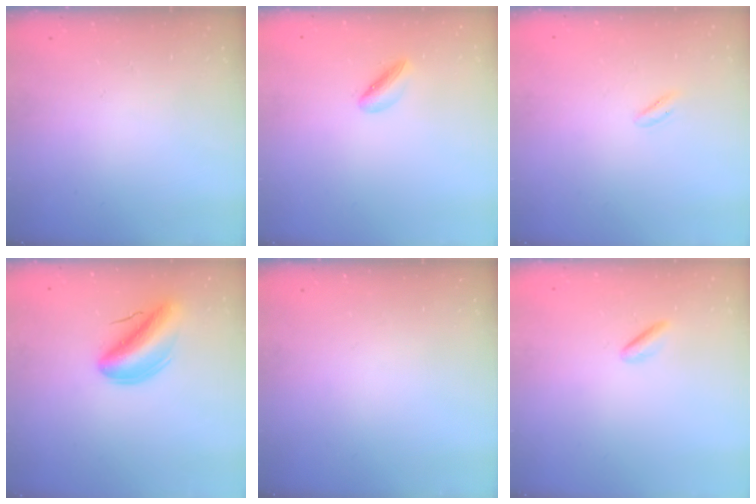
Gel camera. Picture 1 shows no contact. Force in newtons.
{"total": 3.8, "press": 3.6, "slide": 1.1}
{"total": 0.5, "press": 0.0, "slide": 0.5}
{"total": 10.0, "press": 9.6, "slide": 2.9}
{"total": 0.0}
{"total": 1.2, "press": 0.9, "slide": 0.7}